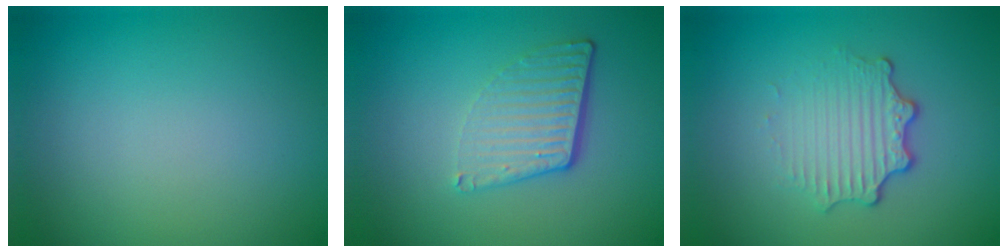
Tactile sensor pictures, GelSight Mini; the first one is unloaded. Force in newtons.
{"total": 4.3, "press": 2.8, "slide": 3.3}
{"total": 3.4, "press": 2.5, "slide": 2.2}